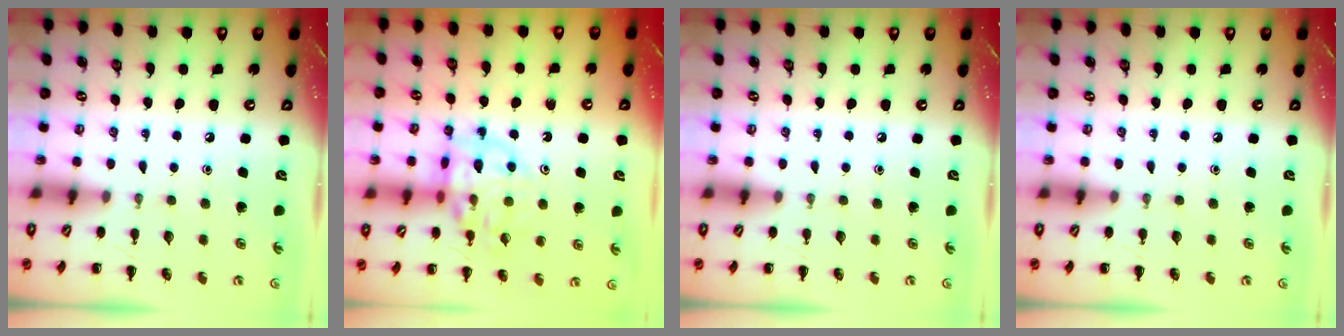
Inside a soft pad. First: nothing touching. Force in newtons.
{"total": 13.3, "press": 13.2, "slide": 2.0}
{"total": 0.0}
{"total": 0.0}